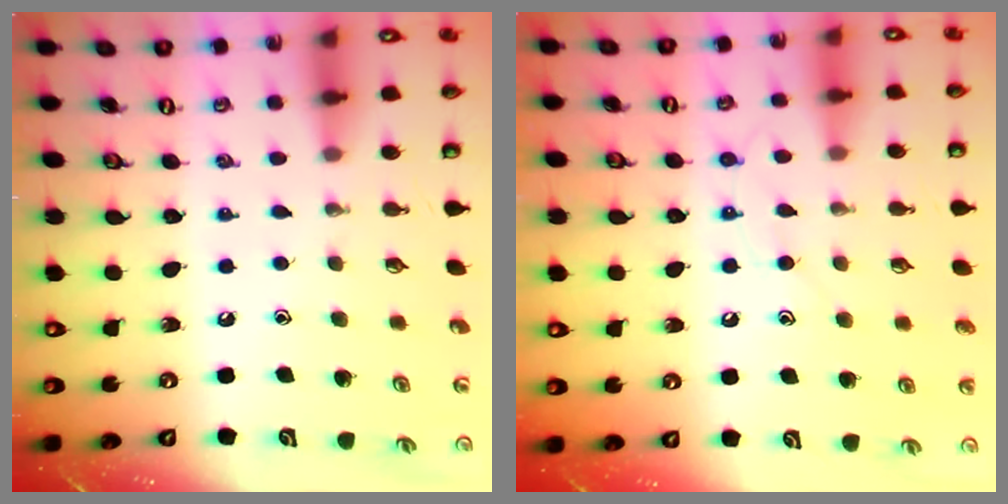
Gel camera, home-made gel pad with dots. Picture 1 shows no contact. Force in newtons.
{"total": 8.7, "press": 8.6, "slide": 0.7}